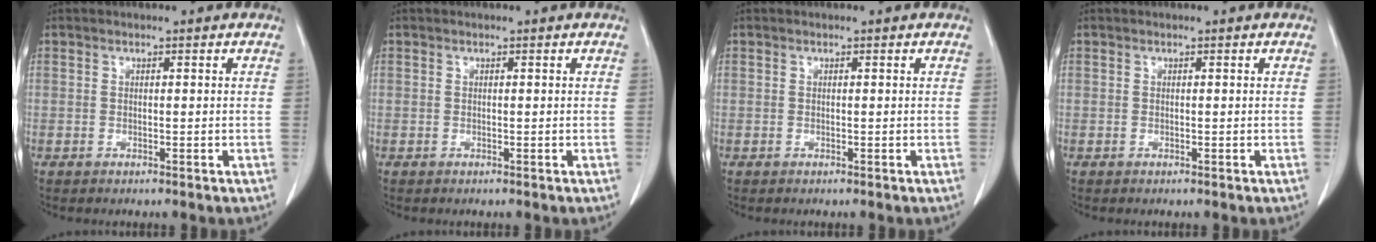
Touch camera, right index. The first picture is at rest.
{"total": 0.0}
{"total": 0.0}
{"total": 0.0}